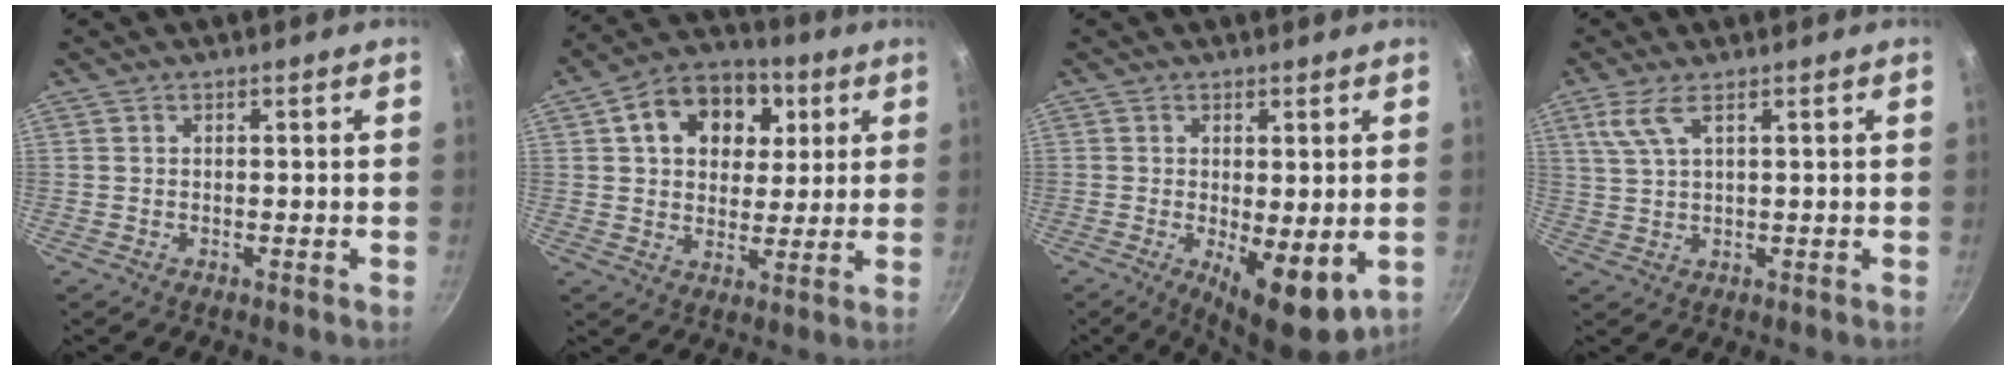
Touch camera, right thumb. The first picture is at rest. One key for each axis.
{"total": 15.2, "fx": 5.1, "fy": 11.2, "fz": 8.9, "tx": -0.113, "ty": 0.005, "tz": 0.070}
{"total": 9.7, "fx": -1.6, "fy": 3.8, "fz": 8.8, "tx": -0.113, "ty": -0.011, "tz": -0.008}
{"total": 4.6, "fx": 2.3, "fy": 1.3, "fz": 3.8, "tx": -0.089, "ty": -0.002, "tz": 0.052}